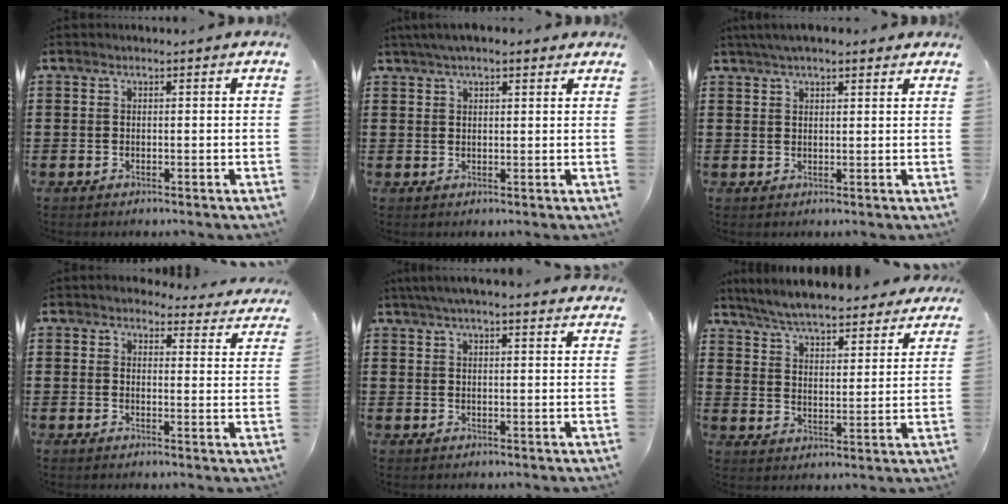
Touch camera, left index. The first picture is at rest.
{"total": 3.4, "force": [2.5, 0.9, 2.0], "torque": [-0.045, 0.007, 0.046]}
{"total": 3.6, "force": [2.8, 0.8, 2.1], "torque": [-0.046, 0.005, 0.052]}
{"total": 3.4, "force": [3.3, 0.6, 0.7], "torque": [-0.019, -0.019, 0.056]}
{"total": 4.0, "force": [3.7, -0.1, 1.7], "torque": [-0.043, -0.006, 0.066]}
{"total": 6.3, "force": [6.1, 0.0, 1.4], "torque": [-0.057, -0.041, 0.107]}